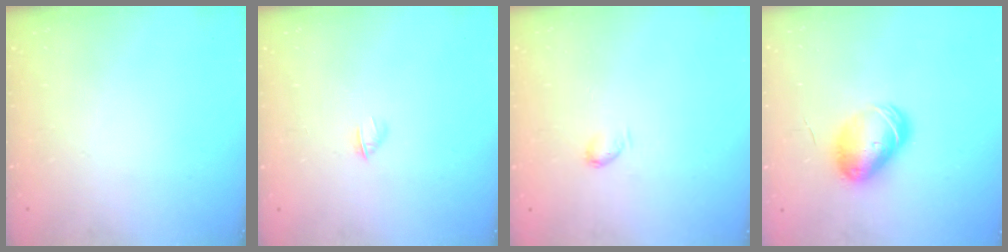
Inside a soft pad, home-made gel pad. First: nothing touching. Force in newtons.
{"total": 2.8, "press": 2.7, "slide": 0.8}
{"total": 2.8, "press": 2.7, "slide": 0.4}
{"total": 9.3, "press": 9.2, "slide": 1.3}